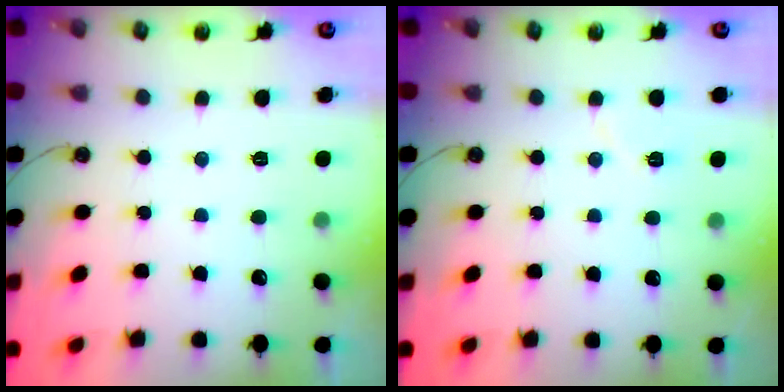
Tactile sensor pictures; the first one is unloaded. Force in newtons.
{"total": 5.3, "press": 5.2, "slide": 0.6}